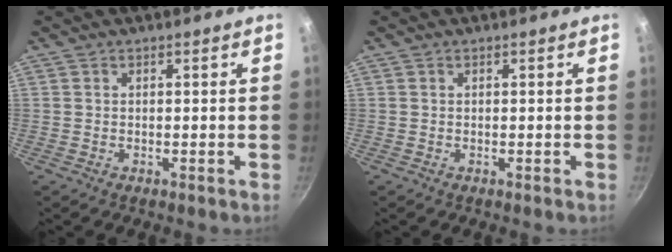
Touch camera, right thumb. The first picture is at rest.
{"total": 0.0}